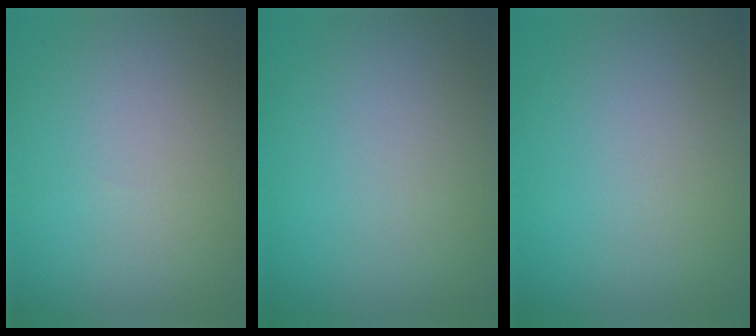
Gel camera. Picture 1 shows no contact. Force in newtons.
{"total": 0.0}
{"total": 0.0}